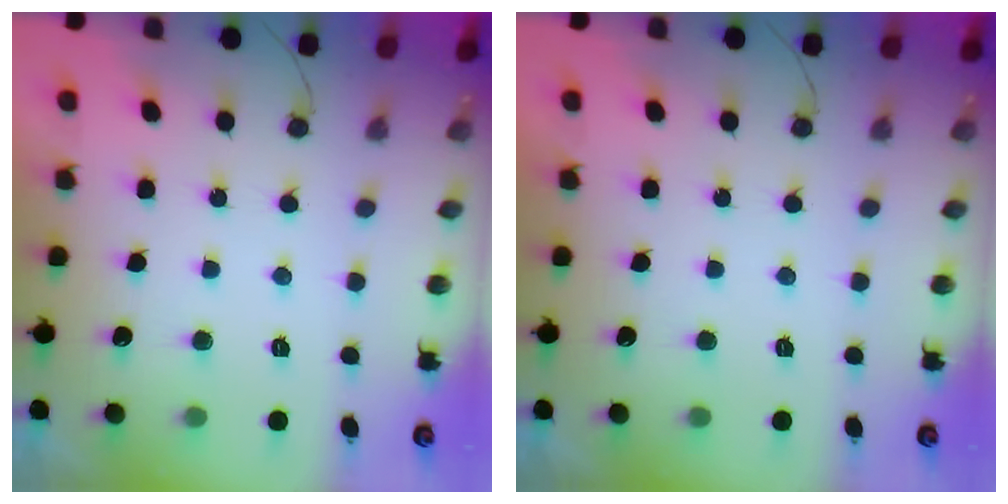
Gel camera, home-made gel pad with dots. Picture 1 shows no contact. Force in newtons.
{"total": 0.0}